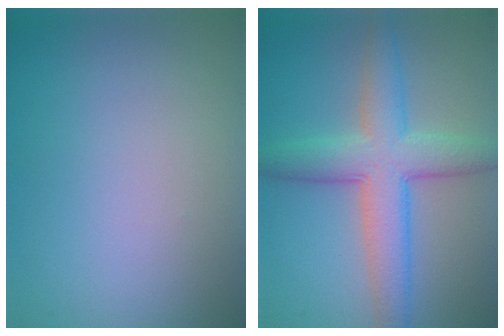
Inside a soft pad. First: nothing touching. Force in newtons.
{"total": 6.3, "press": 6.3, "slide": 0.3}